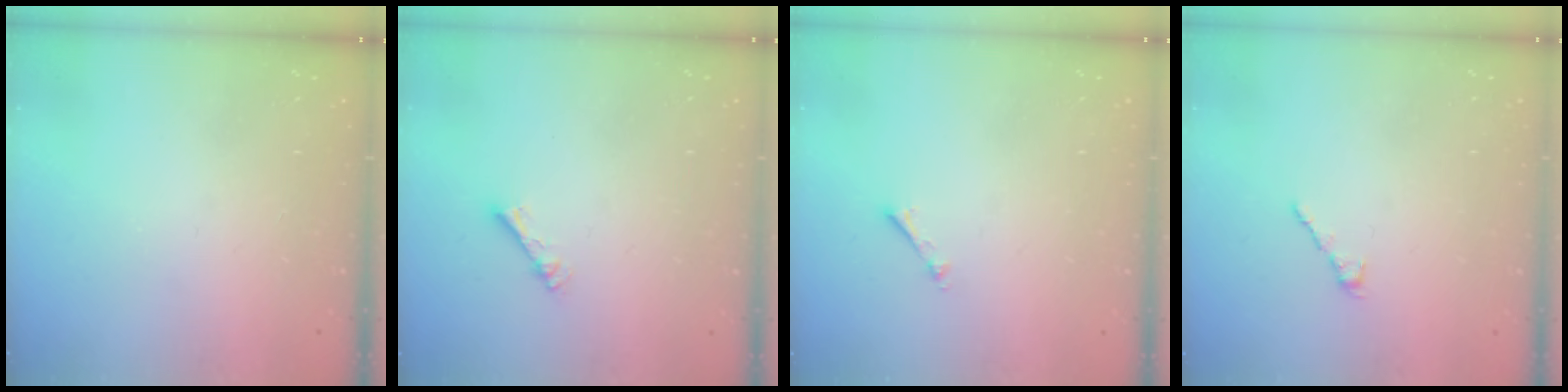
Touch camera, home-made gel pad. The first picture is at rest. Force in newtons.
{"total": 2.3, "press": 2.2, "slide": 0.4}
{"total": 0.6, "press": 0.6, "slide": 0.2}
{"total": 1.7, "press": 1.5, "slide": 0.6}